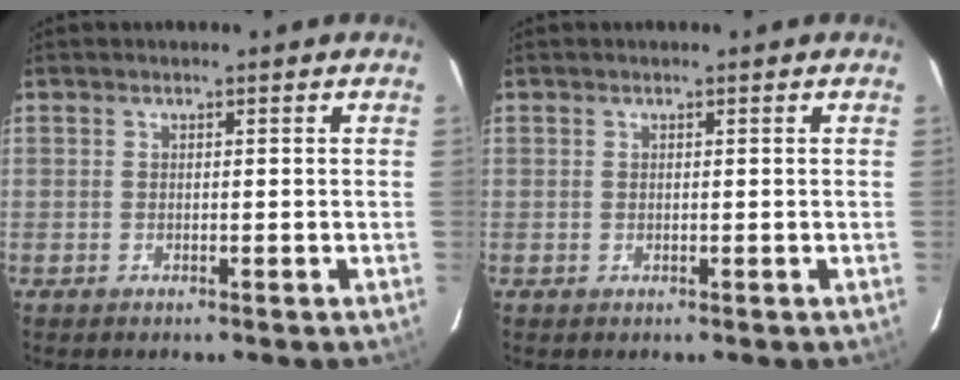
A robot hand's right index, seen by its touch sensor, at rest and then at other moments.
{"total": 0.0}